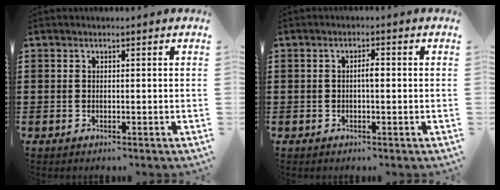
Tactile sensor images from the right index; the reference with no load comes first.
{"total": 1.9, "force": [-0.2, 0.5, 1.8], "torque": [-0.034, 0.002, -0.004]}